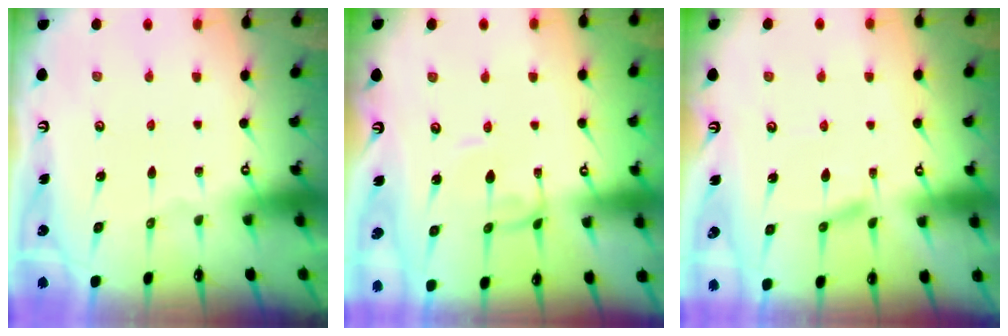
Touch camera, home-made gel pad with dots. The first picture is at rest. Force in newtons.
{"total": 2.6, "press": 2.6, "slide": 0.0}
{"total": 2.1, "press": 2.0, "slide": 0.5}